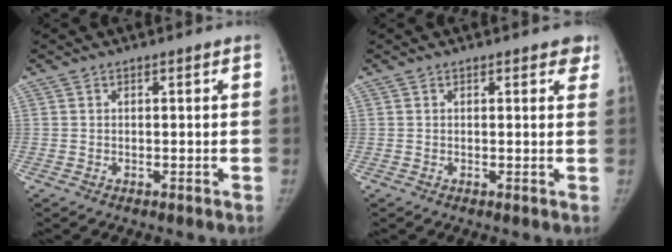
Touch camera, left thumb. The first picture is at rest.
{"total": 2.6, "force": [1.8, 1.3, 1.4], "torque": [0.009, -0.005, 0.014]}